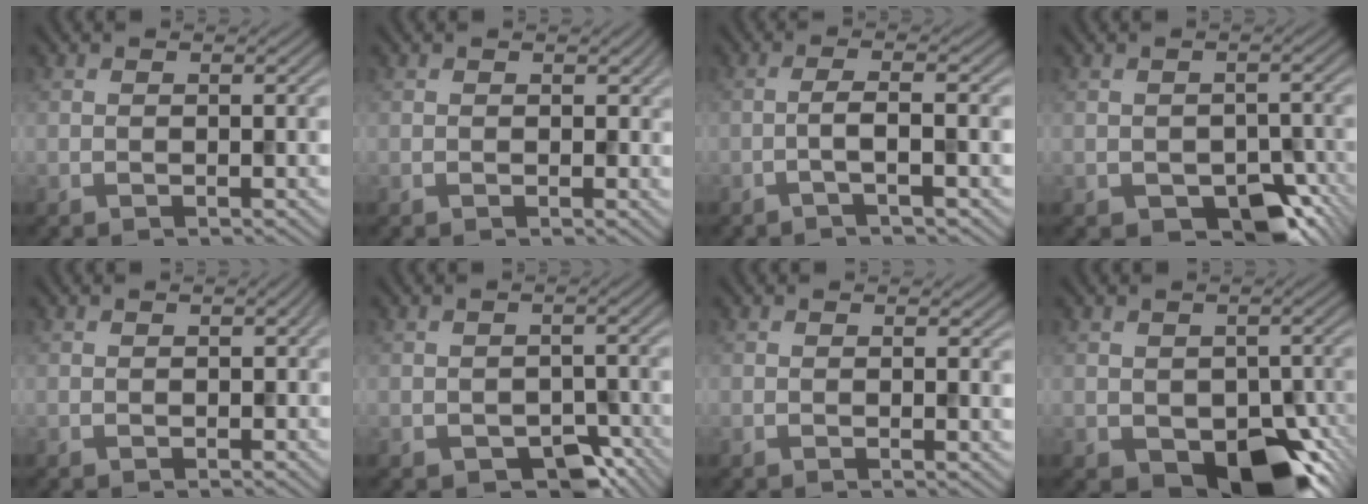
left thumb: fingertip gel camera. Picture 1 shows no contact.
{"total": 1.0, "force": [0.3, 0.7, 0.7], "torque": [-0.008, -0.004, 0.006]}
{"total": 2.7, "force": [-1.0, 0.2, 2.5], "torque": [-0.042, 0.014, -0.037]}
{"total": 6.4, "force": [-3.1, 3.9, 4.0], "torque": [-0.061, -0.025, -0.034]}
{"total": 0.9, "force": [0.0, 0.5, 0.7], "torque": [-0.007, 0.001, 0.003]}
{"total": 4.6, "force": [-2.5, 2.7, 2.7], "torque": [-0.037, -0.015, -0.032]}
{"total": 0.8, "force": [0.4, 0.2, 0.7], "torque": [-0.008, -0.004, 0.006]}
{"total": 8.5, "force": [-3.3, 5.3, 5.8], "torque": [-0.090, -0.026, -0.035]}